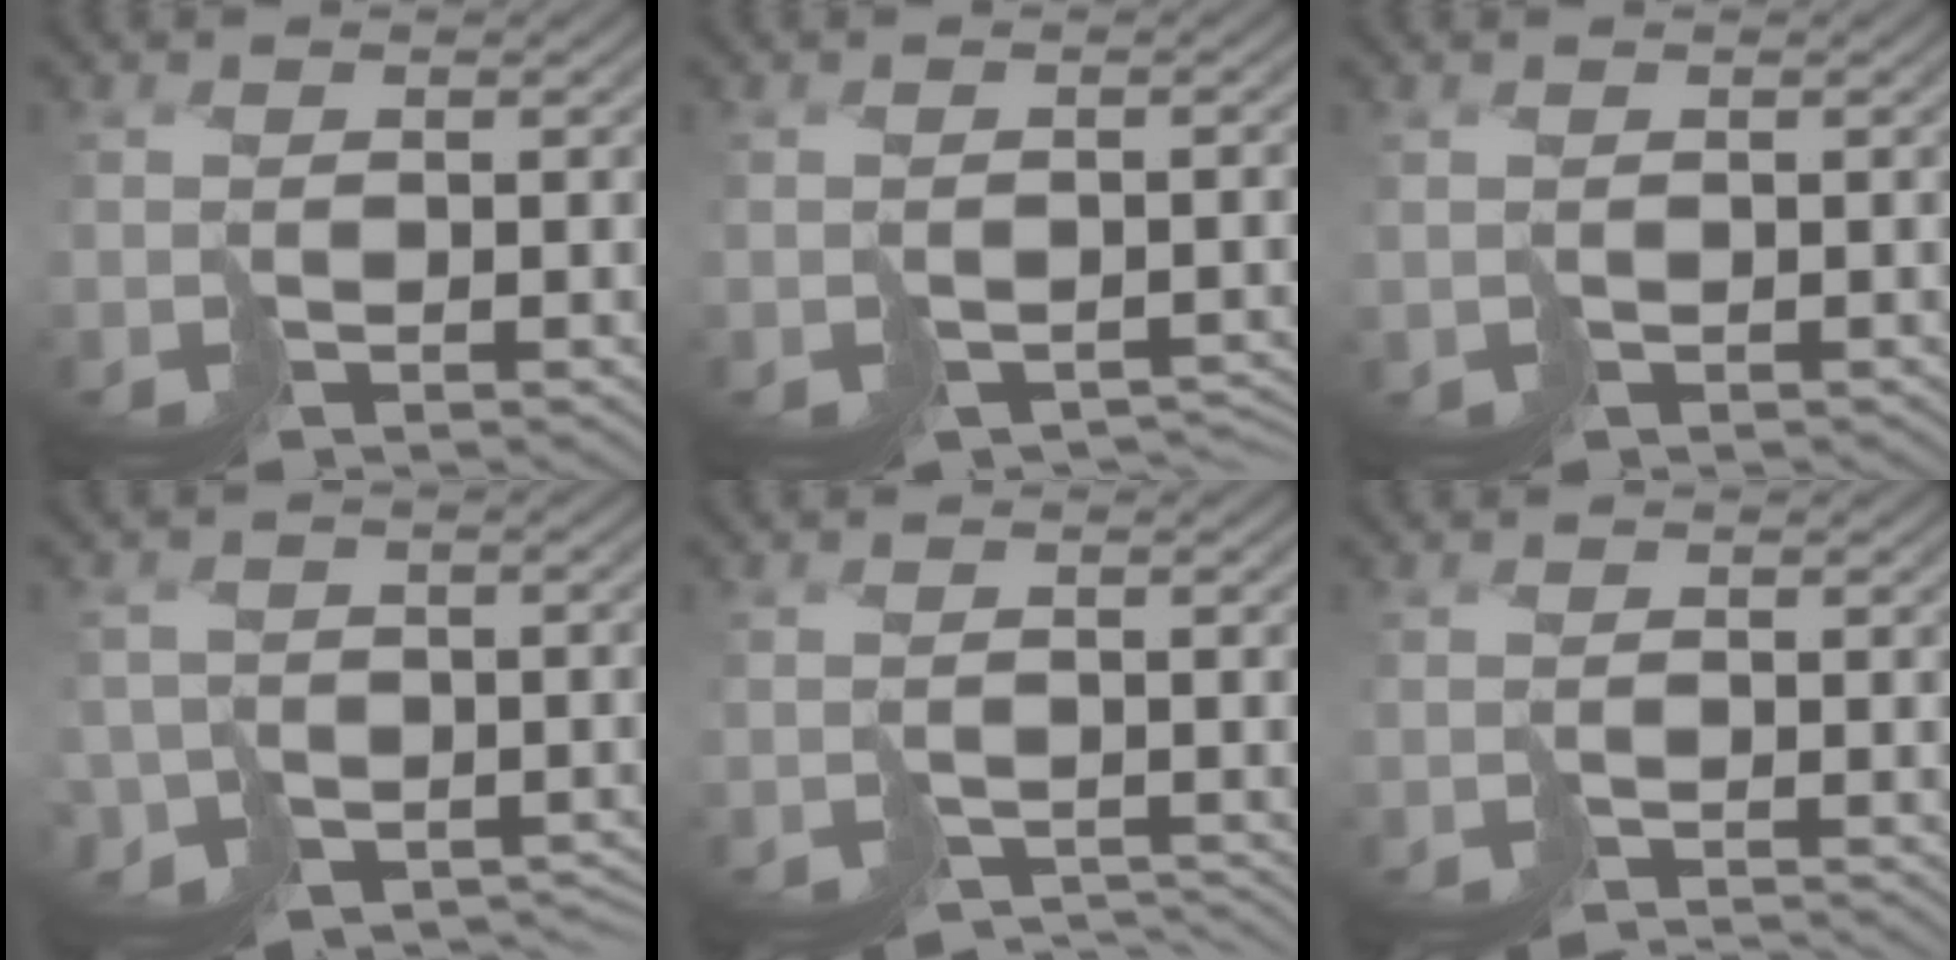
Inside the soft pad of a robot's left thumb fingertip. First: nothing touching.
{"total": 4.1, "force": [-2.8, 2.4, 1.7], "torque": [-0.020, -0.009, -0.025]}
{"total": 0.8, "force": [0.2, 0.7, 0.3], "torque": [-0.010, -0.005, 0.008]}
{"total": 8.6, "force": [-6.1, 5.3, 2.9], "torque": [-0.049, -0.013, -0.087]}
{"total": 5.0, "force": [-4.9, 0.9, 0.8], "torque": [-0.010, -0.009, -0.071]}
{"total": 2.9, "force": [-2.8, -0.2, 0.5], "torque": [-0.005, -0.006, -0.055]}